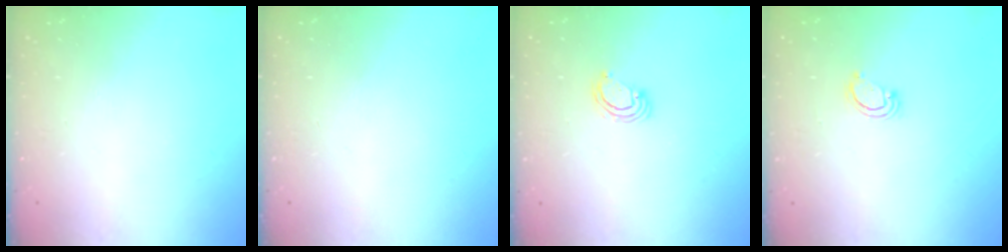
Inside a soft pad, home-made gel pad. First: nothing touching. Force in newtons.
{"total": 0.0}
{"total": 2.8, "press": 2.8, "slide": 0.3}
{"total": 2.3, "press": 2.3, "slide": 0.3}